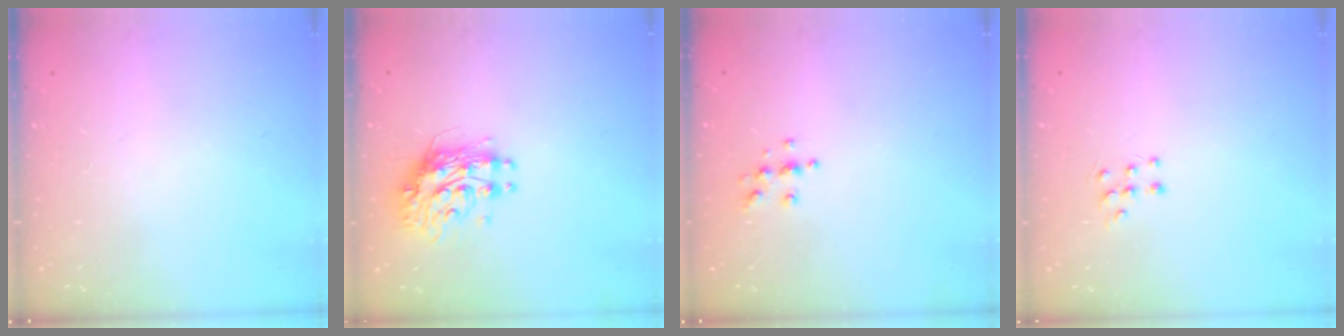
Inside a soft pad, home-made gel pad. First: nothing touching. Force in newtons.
{"total": 10.3, "press": 10.2, "slide": 1.0}
{"total": 4.4, "press": 4.4, "slide": 0.3}
{"total": 6.4, "press": 6.3, "slide": 0.8}